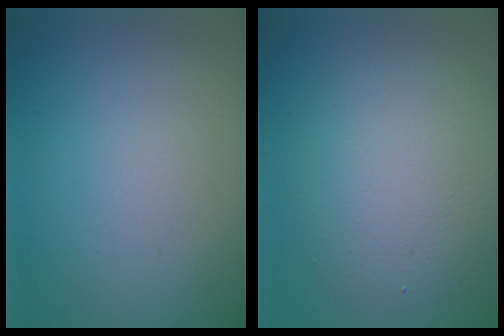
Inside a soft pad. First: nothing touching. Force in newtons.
{"total": 5.6, "press": 5.6, "slide": 0.5}